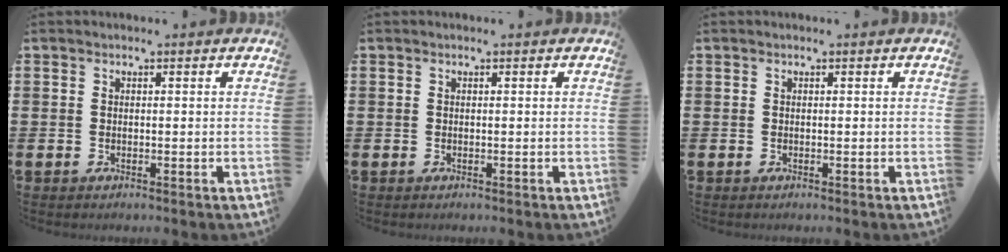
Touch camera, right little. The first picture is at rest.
{"total": 0.0}
{"total": 0.0}